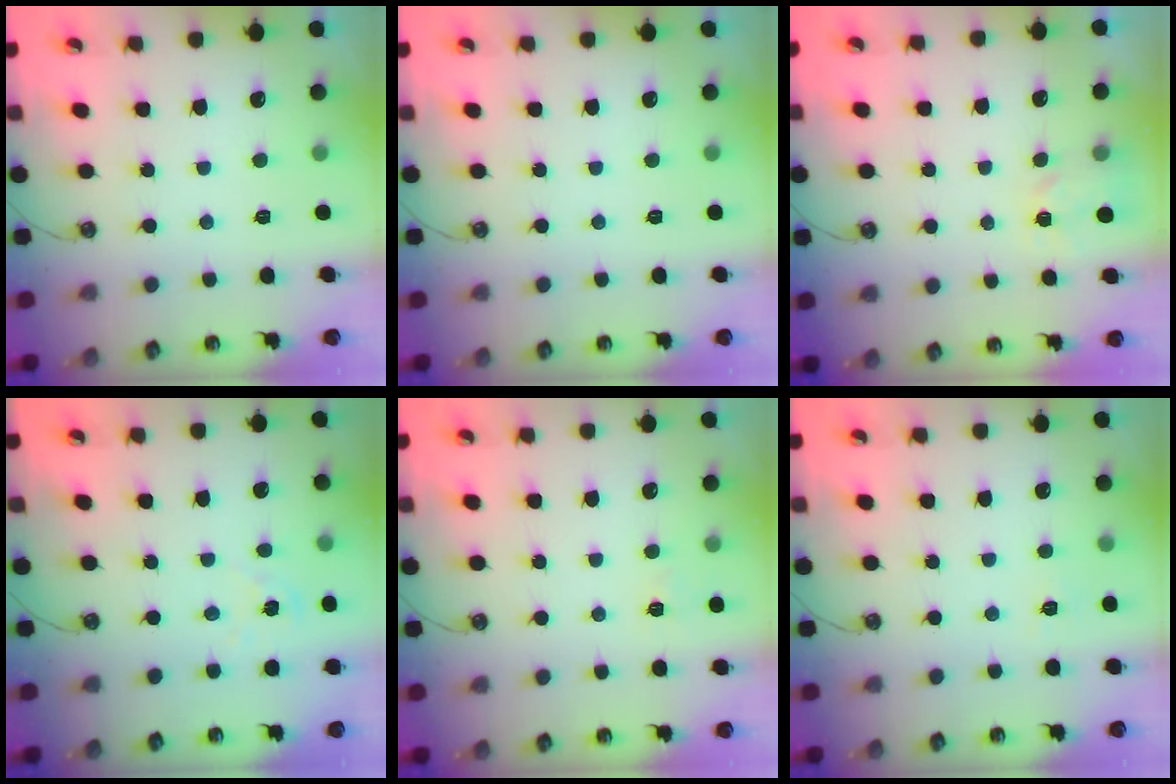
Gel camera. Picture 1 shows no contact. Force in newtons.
{"total": 0.0}
{"total": 3.1, "press": 3.1, "slide": 0.4}
{"total": 4.9, "press": 4.9, "slide": 0.5}
{"total": 2.9, "press": 2.9, "slide": 0.4}
{"total": 3.9, "press": 3.8, "slide": 0.5}